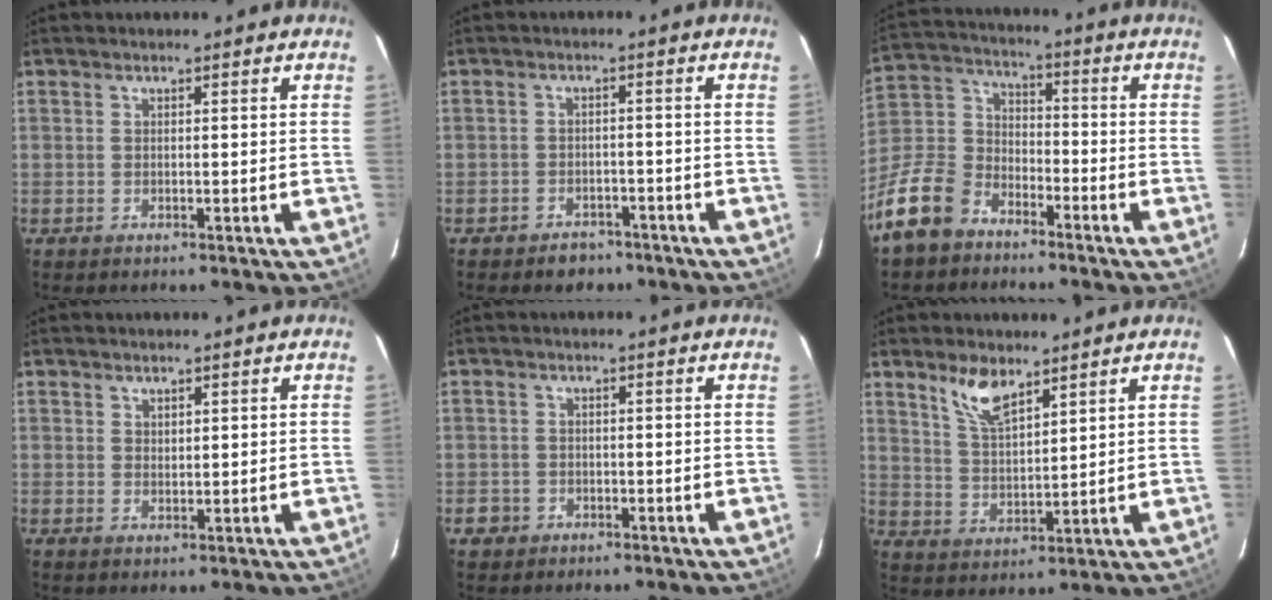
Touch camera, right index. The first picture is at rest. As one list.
[{"total": 4.9, "force": [-3.6, 3.2, 0.8], "torque": [-0.028, 0.014, -0.045]}, {"total": 16.0, "force": [-10.7, 10.2, 6.2], "torque": [-0.174, 0.035, -0.198]}, {"total": 1.4, "force": [1.1, 0.8, 0.4], "torque": [-0.002, 0.002, 0.020]}, {"total": 2.8, "force": [-1.0, 2.5, 0.3], "torque": [-0.012, 0.007, -0.013]}, {"total": 7.3, "force": [5.3, 2.6, 4.4], "torque": [-0.082, 0.004, 0.109]}]